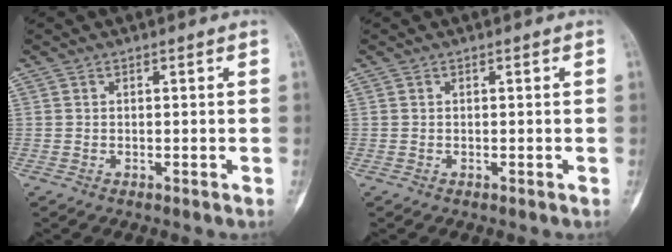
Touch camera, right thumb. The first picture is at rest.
{"total": 0.0}